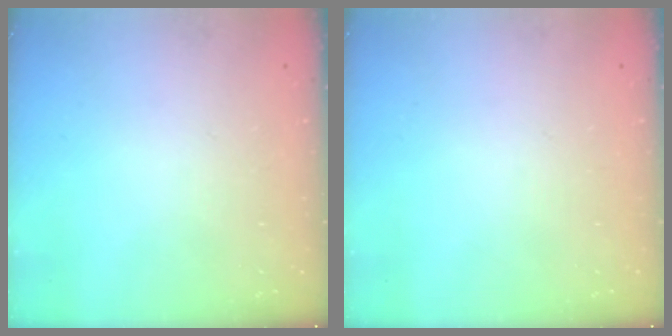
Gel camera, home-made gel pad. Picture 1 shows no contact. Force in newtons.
{"total": 0.0}